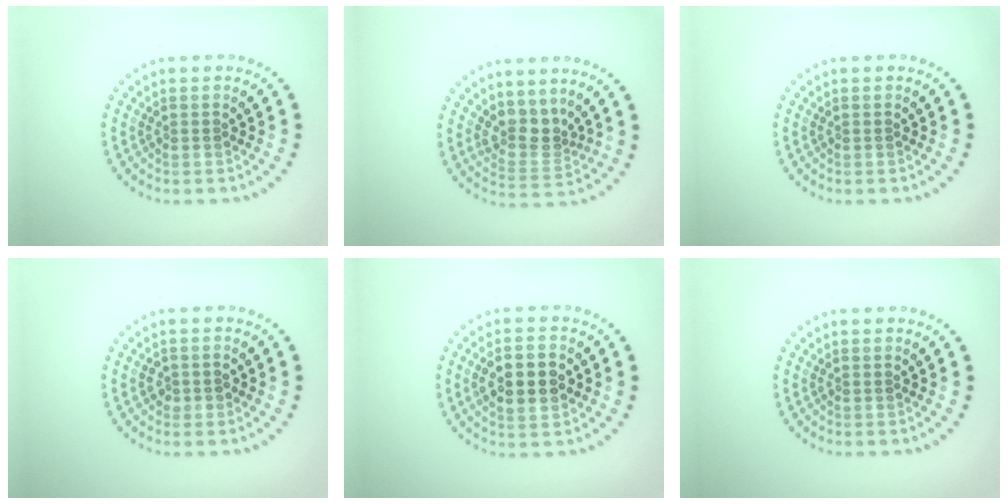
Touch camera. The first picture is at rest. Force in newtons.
{"total": 3.1, "press": 2.2, "slide": 2.1}
{"total": 0.0}
{"total": 1.3, "press": 1.3, "slide": 0.2}
{"total": 4.6, "press": 4.5, "slide": 0.2}
{"total": 0.0}